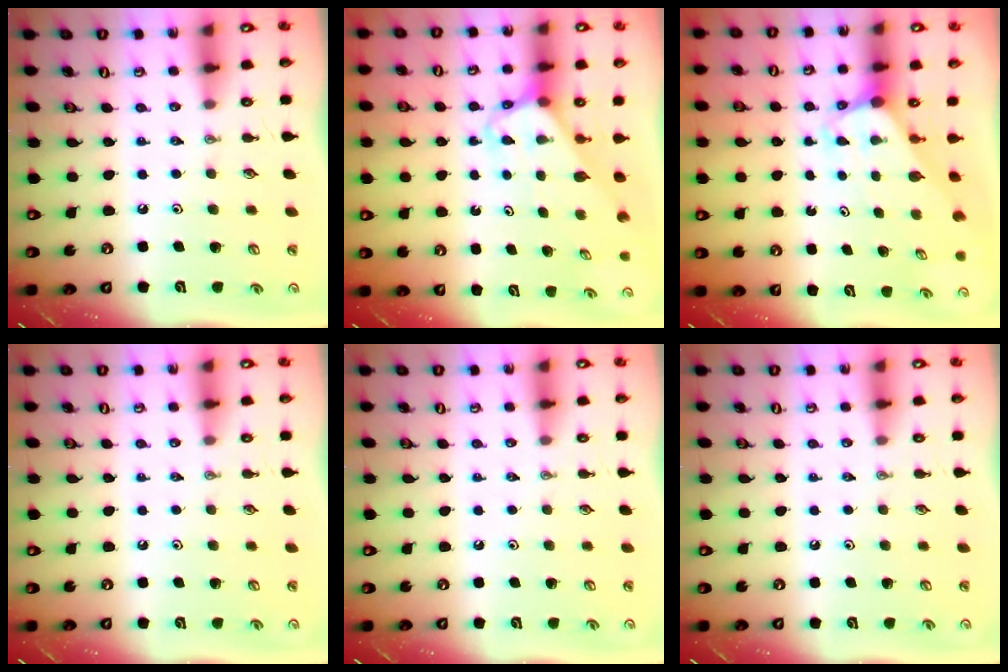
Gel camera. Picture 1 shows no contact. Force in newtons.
{"total": 3.4, "press": 3.4, "slide": 0.2}
{"total": 3.0, "press": 3.0, "slide": 0.2}
{"total": 0.0}
{"total": 0.0}
{"total": 0.0}